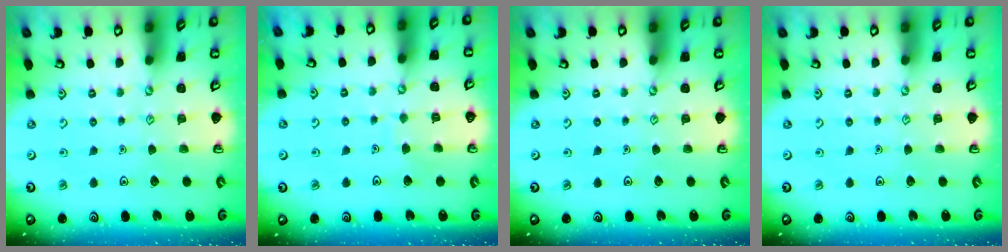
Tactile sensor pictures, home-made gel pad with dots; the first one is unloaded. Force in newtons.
{"total": 3.5, "press": 3.5, "slide": 0.3}
{"total": 0.0}
{"total": 0.0}